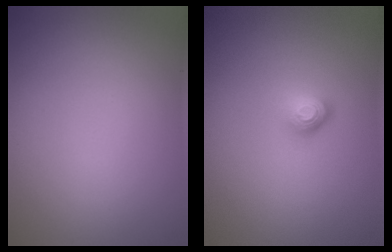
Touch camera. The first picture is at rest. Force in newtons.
{"total": 1.8, "press": 1.2, "slide": 1.4}